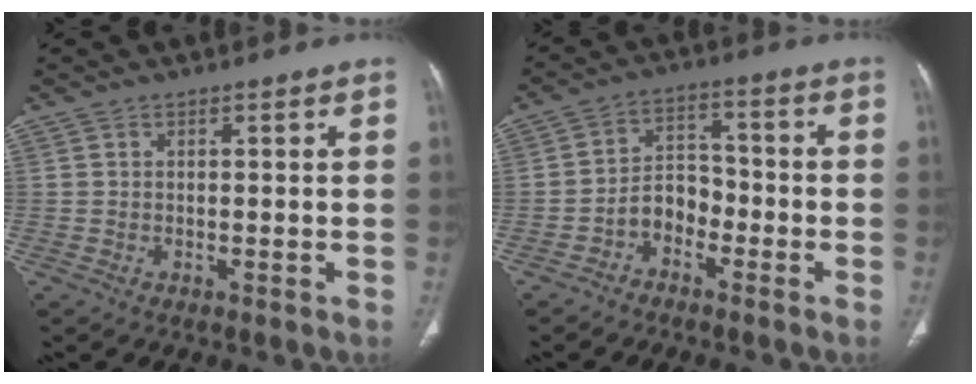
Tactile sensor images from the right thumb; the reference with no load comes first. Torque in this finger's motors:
{"motor_torque": [0.20, 0.24, 0.98, -0.51, 0.01]}